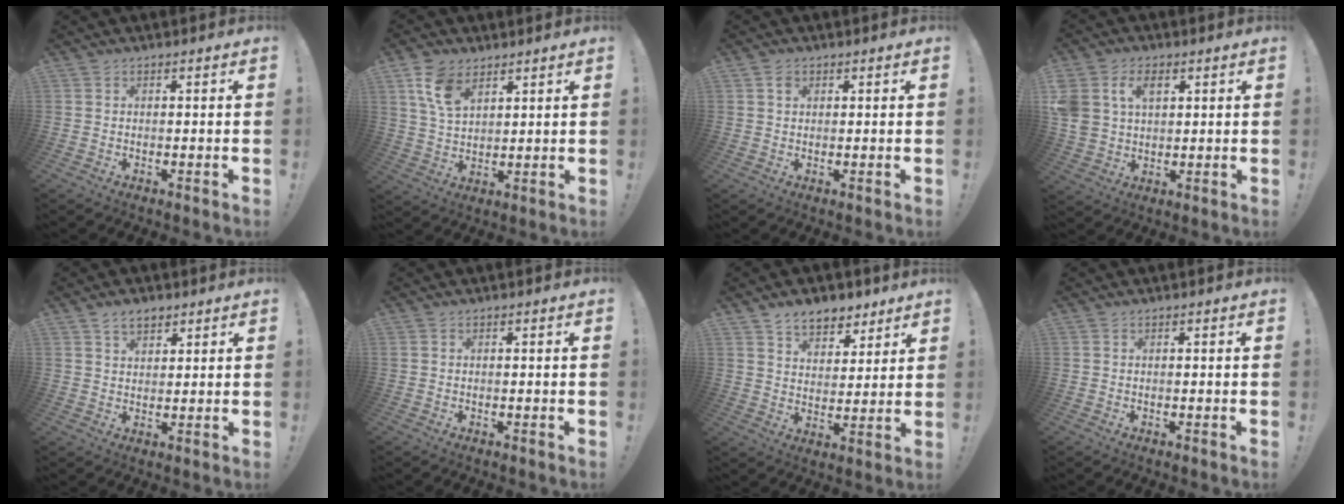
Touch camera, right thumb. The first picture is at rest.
{"total": 9.1, "force": [5.3, 5.0, 5.4], "torque": [-0.104, -0.011, 0.105]}
{"total": 1.6, "force": [0.6, 1.3, 0.7], "torque": [-0.001, -0.002, 0.009]}
{"total": 9.2, "force": [3.4, 6.8, 5.1], "torque": [-0.101, -0.002, 0.066]}
{"total": 4.9, "force": [3.3, 2.8, 2.2], "torque": [-0.030, -0.014, 0.060]}
{"total": 0.0}
{"total": 8.8, "force": [6.5, 5.2, 2.7], "torque": [-0.027, -0.045, 0.122]}
{"total": 0.0}